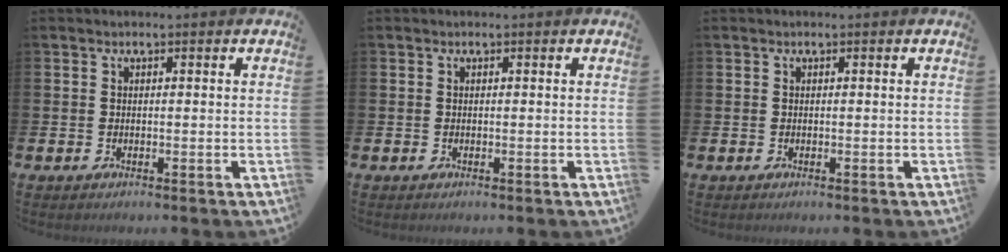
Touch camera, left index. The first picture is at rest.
{"total": 0.0}
{"total": 0.0}